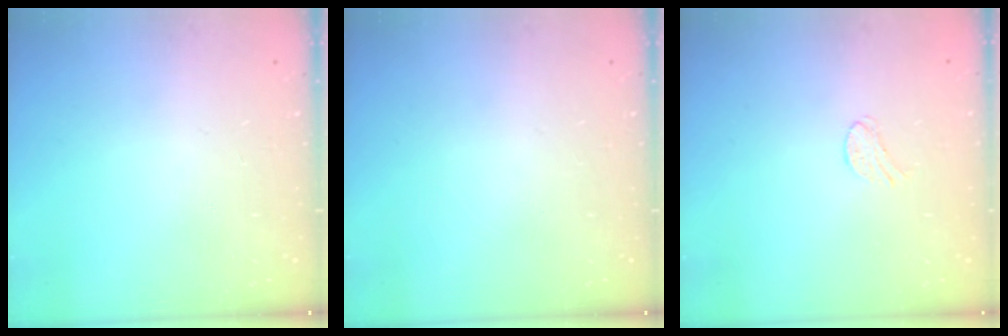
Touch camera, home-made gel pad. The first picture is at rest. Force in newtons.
{"total": 0.0}
{"total": 4.3, "press": 4.3, "slide": 0.3}